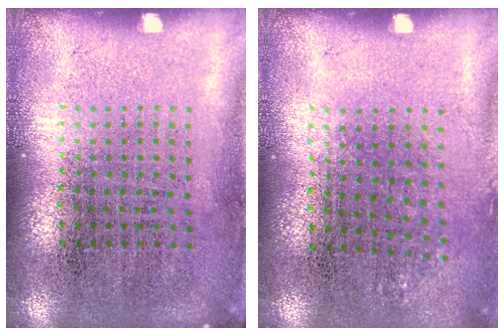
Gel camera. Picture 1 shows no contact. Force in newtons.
{"total": 0.8, "press": 0.7, "slide": 0.4}